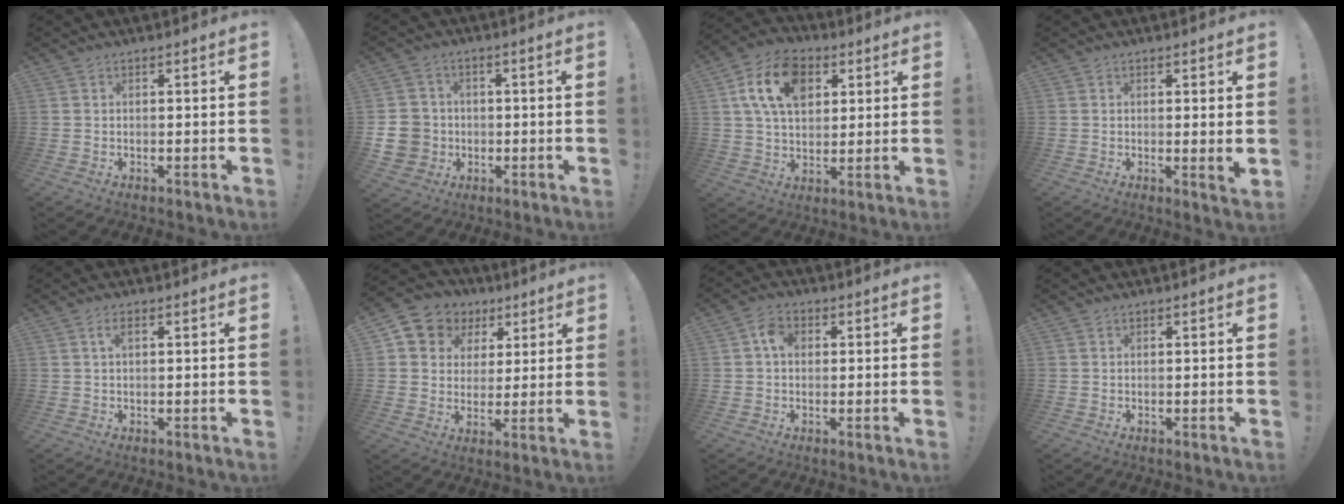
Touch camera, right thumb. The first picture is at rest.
{"total": 10.2, "force": [-1.8, 9.4, 3.5], "torque": [-0.078, 0.020, -0.026]}
{"total": 16.5, "force": [6.2, 11.4, 10.2], "torque": [-0.159, -0.007, 0.119]}
{"total": 2.8, "force": [0.6, 0.0, 2.7], "torque": [-0.030, -0.011, 0.009]}
{"total": 2.3, "force": [0.7, 0.9, 2.0], "torque": [-0.034, 0.003, 0.009]}
{"total": 8.3, "force": [3.1, 7.3, 2.2], "torque": [-0.039, -0.015, 0.066]}
{"total": 5.5, "force": [0.9, 4.1, 3.5], "torque": [-0.053, 0.010, 0.016]}
{"total": 0.0}